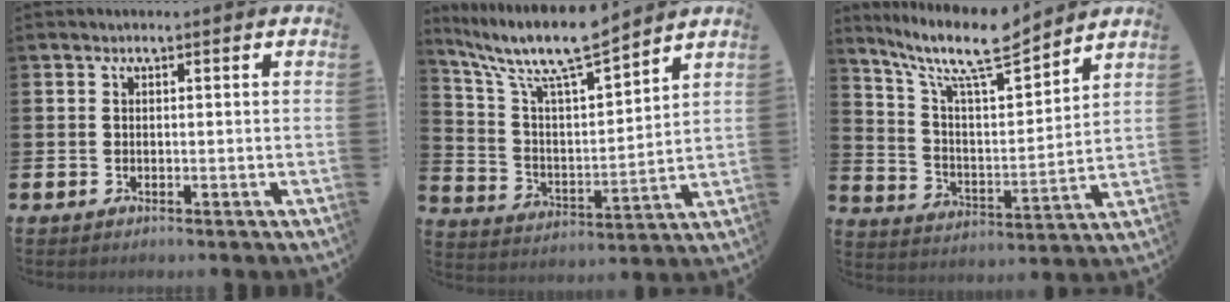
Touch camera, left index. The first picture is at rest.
{"total": 10.4, "force": [9.2, 1.5, 4.6], "torque": [-0.132, -0.054, 0.157]}
{"total": 11.4, "force": [9.7, 2.2, 5.7], "torque": [-0.133, -0.059, 0.165]}